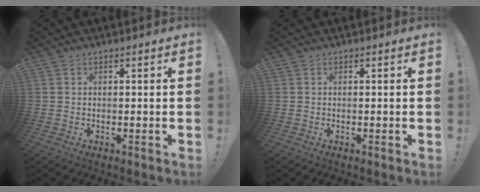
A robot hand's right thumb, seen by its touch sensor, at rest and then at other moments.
{"total": 0.0}